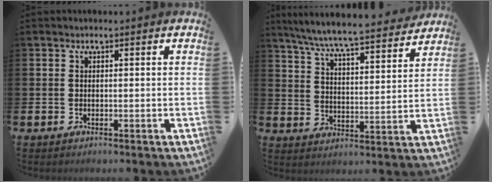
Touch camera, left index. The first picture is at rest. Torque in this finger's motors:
{"motor_torque": [1.10, -1.04, 0.25, 0.21]}